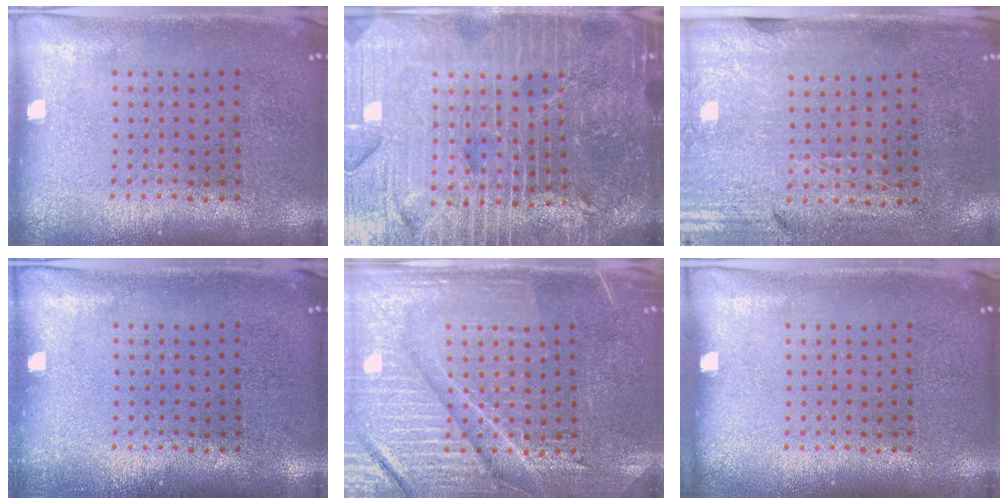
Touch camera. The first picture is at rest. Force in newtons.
{"total": 6.3, "press": 5.6, "slide": 3.0}
{"total": 3.0, "press": 2.5, "slide": 1.6}
{"total": 0.6, "press": 0.6, "slide": 0.1}
{"total": 4.5, "press": 4.4, "slide": 1.1}
{"total": 0.0}